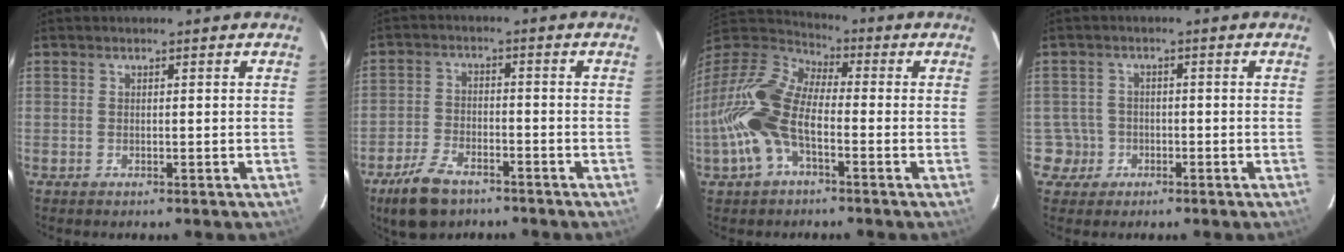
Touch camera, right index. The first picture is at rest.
{"total": 8.7, "force": [-6.2, 4.4, 4.4], "torque": [-0.121, -0.001, -0.112]}
{"total": 18.0, "force": [-4.9, 9.2, 14.7], "torque": [-0.305, -0.004, -0.107]}
{"total": 4.0, "force": [-1.3, 3.7, -0.4], "torque": [0.006, 0.021, -0.022]}